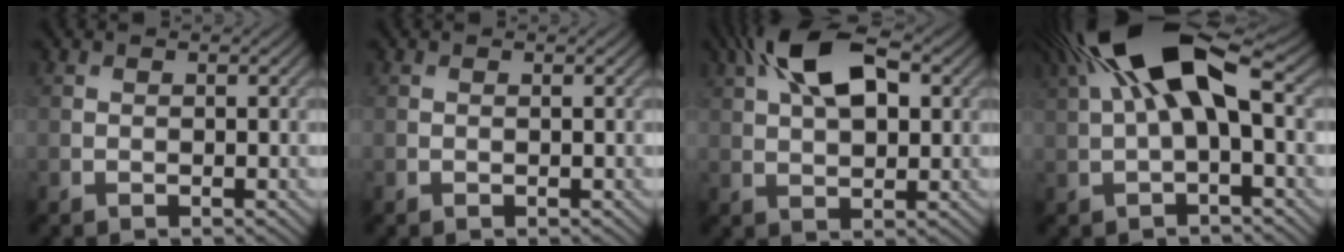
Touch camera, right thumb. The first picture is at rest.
{"total": 0.0}
{"total": 11.7, "force": [4.5, 5.5, 9.2], "torque": [-0.172, 0.026, 0.071]}
{"total": 13.6, "force": [3.7, 5.4, 11.9], "torque": [-0.234, 0.024, 0.061]}